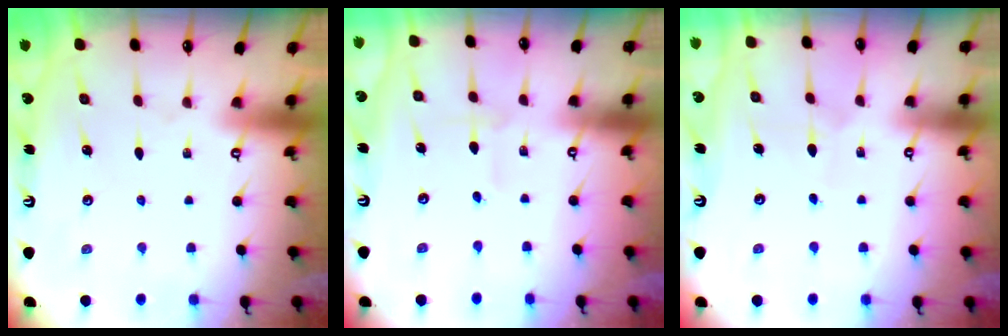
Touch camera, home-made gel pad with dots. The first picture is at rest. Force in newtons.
{"total": 1.6, "press": 1.5, "slide": 0.7}
{"total": 3.8, "press": 3.8, "slide": 0.4}